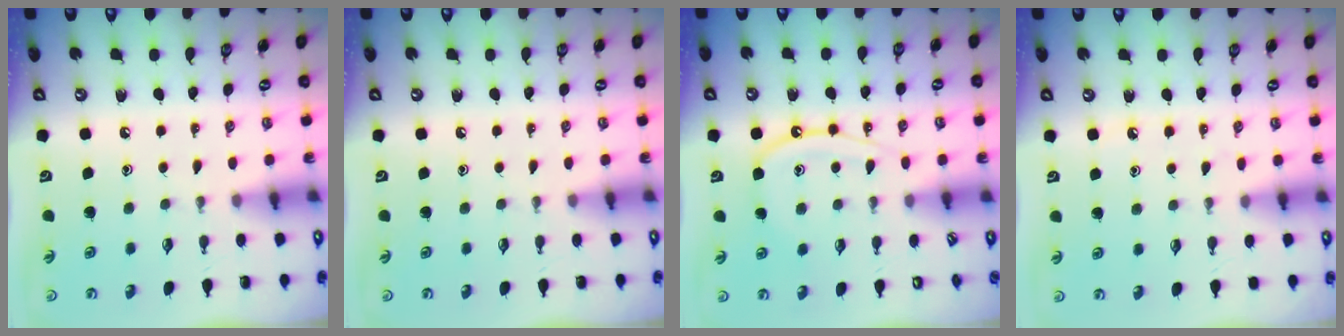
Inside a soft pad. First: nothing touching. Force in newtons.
{"total": 0.0}
{"total": 11.4, "press": 11.4, "slide": 0.9}
{"total": 5.9, "press": 5.9, "slide": 0.7}